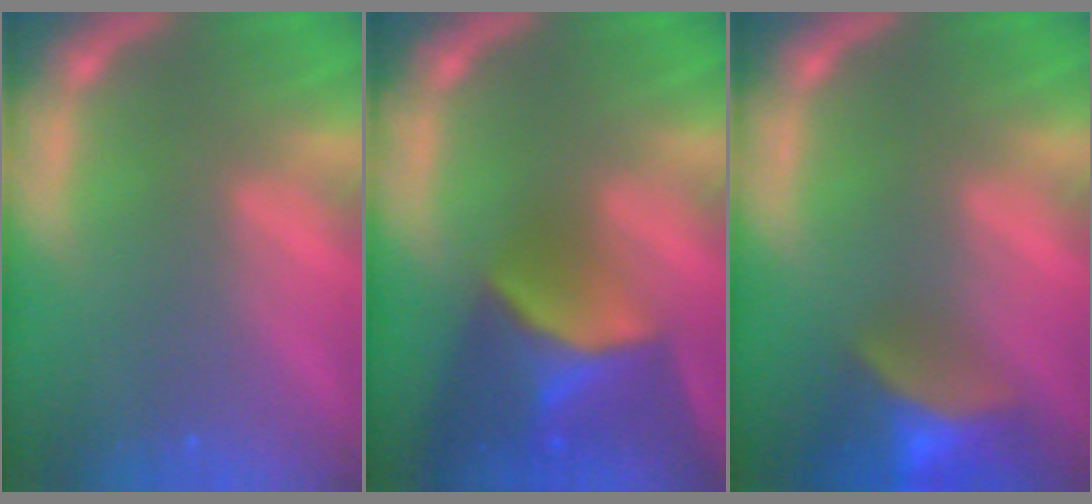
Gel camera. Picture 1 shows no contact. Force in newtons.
{"total": 8.9}
{"total": 8.0}